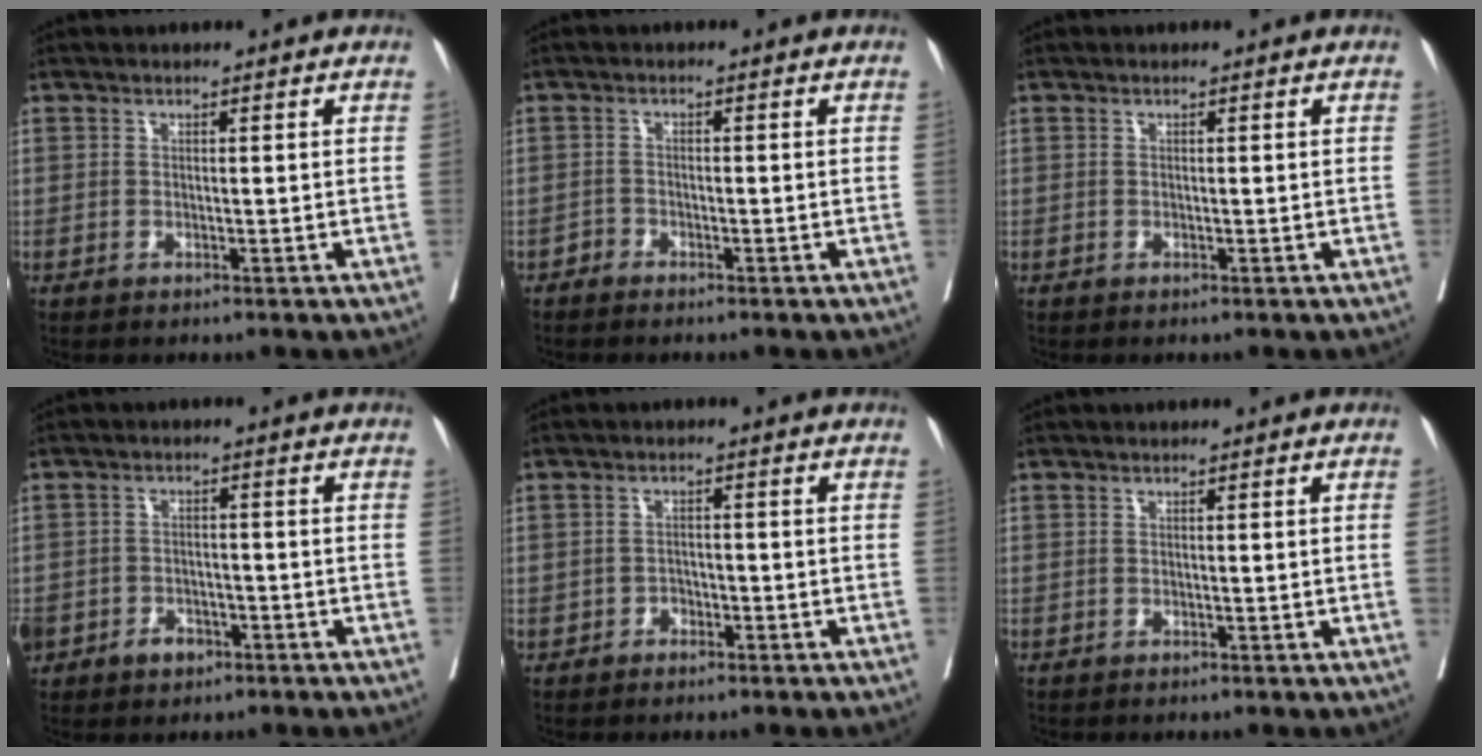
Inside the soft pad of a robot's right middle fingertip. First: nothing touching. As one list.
[{"total": 1.0, "force": [-0.9, 0.2, -0.1], "torque": [0.009, 0.002, -0.021]}, {"total": 0.0}, {"total": 10.1, "force": [-4.1, 8.2, 4.2], "torque": [-0.124, 0.013, -0.059]}, {"total": 1.9, "force": [-1.0, 1.5, 0.4], "torque": [-0.006, 0.007, -0.017]}, {"total": 0.5, "force": [0.0, -0.2, 0.5], "torque": [-0.002, 0.001, 0.001]}]